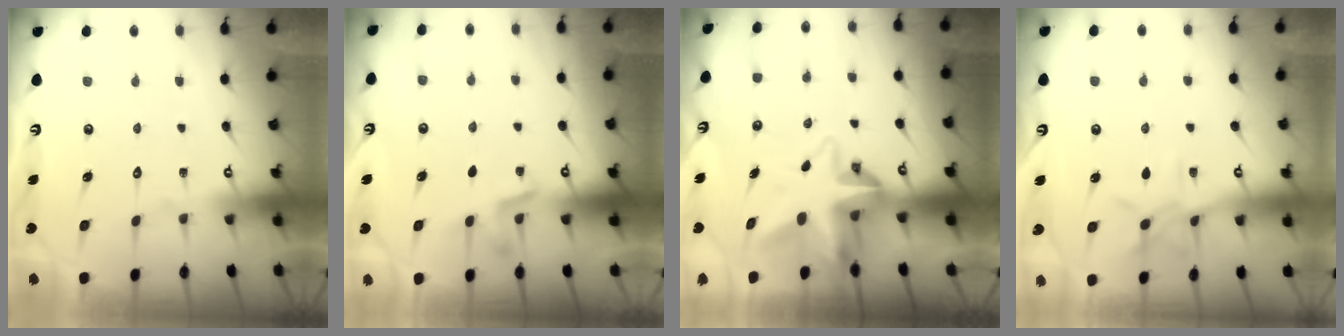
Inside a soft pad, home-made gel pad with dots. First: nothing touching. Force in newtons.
{"total": 3.6, "press": 3.4, "slide": 1.2}
{"total": 8.1, "press": 7.9, "slide": 1.8}
{"total": 7.6, "press": 7.6, "slide": 0.2}